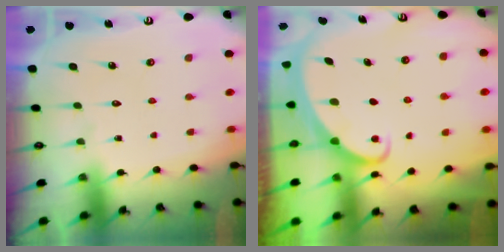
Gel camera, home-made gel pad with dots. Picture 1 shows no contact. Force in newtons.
{"total": 2.4, "press": 2.4, "slide": 0.3}